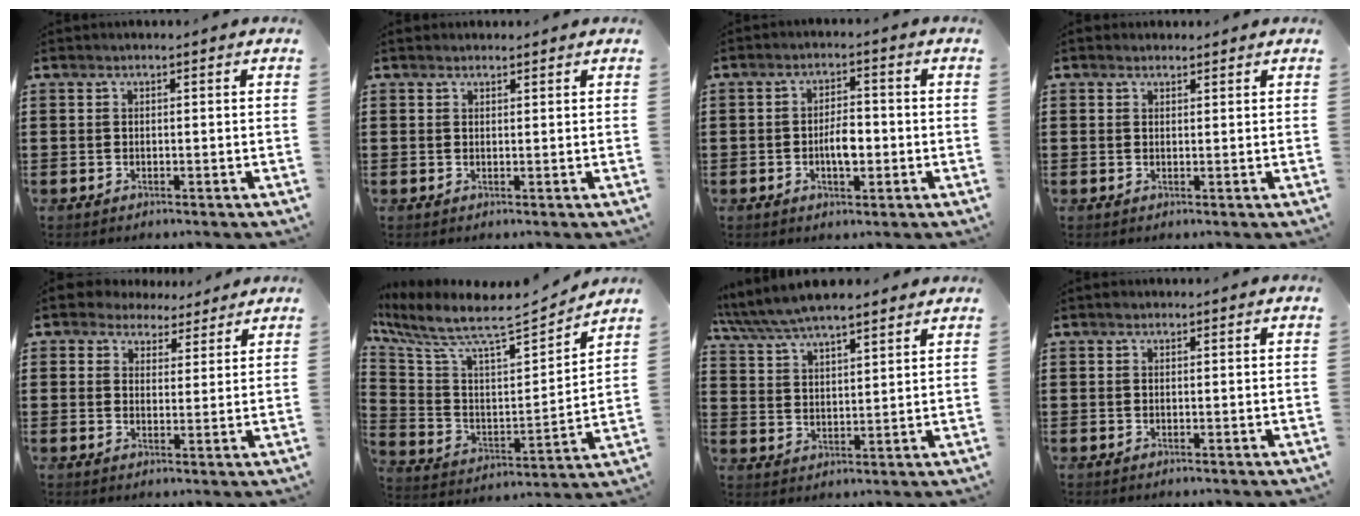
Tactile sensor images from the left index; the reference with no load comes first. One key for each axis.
{"total": 1.1, "fx": 1.0, "fy": 0.6, "fz": 0.0, "tx": 0.006, "ty": -0.001, "tz": 0.018}
{"total": 4.3, "fx": -0.7, "fy": 1.9, "fz": 3.8, "tx": -0.062, "ty": 0.002, "tz": -0.017}
{"total": 1.3, "fx": 1.1, "fy": 0.8, "fz": 0.0, "tx": 0.005, "ty": 0.001, "tz": 0.020}
{"total": 3.9, "fx": 3.3, "fy": 2.1, "fz": 0.1, "tx": -0.022, "ty": -0.001, "tz": 0.061}
{"total": 7.7, "fx": 6.6, "fy": 1.5, "fz": 3.7, "tx": -0.107, "ty": -0.057, "tz": 0.106}
{"total": 6.7, "fx": 6.2, "fy": 1.3, "fz": 2.2, "tx": -0.065, "ty": -0.019, "tz": 0.112}
{"total": 0.6, "fx": 0.4, "fy": 0.4, "fz": 0.2, "tx": -0.005, "ty": 0.003, "tz": 0.007}